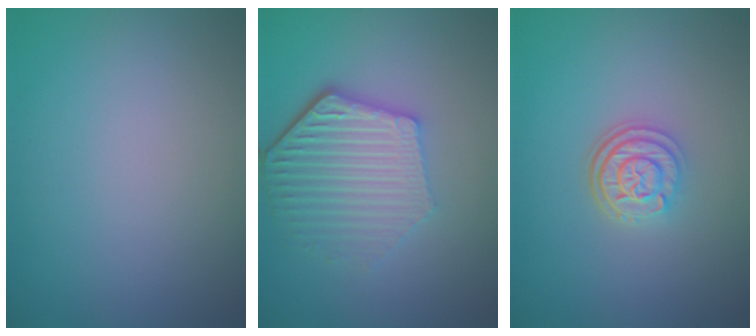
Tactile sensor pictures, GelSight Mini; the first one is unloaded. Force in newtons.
{"total": 5.8, "press": 4.4, "slide": 3.8}
{"total": 3.0, "press": 2.5, "slide": 1.7}